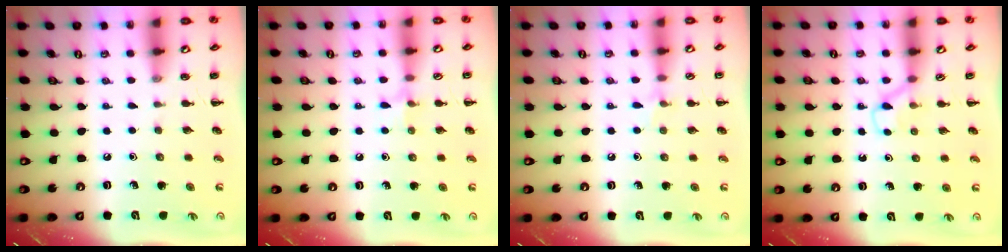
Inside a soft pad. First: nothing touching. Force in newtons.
{"total": 5.5, "press": 5.3, "slide": 1.4}
{"total": 5.1, "press": 4.8, "slide": 1.7}
{"total": 3.5, "press": 3.3, "slide": 1.2}